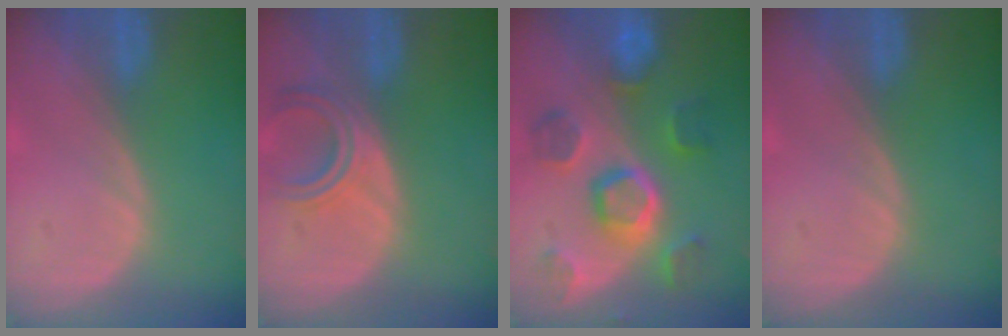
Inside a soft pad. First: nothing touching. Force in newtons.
{"total": 5.4, "press": 5.0, "slide": 2.0}
{"total": 9.7, "press": 9.2, "slide": 3.1}
{"total": 0.0}